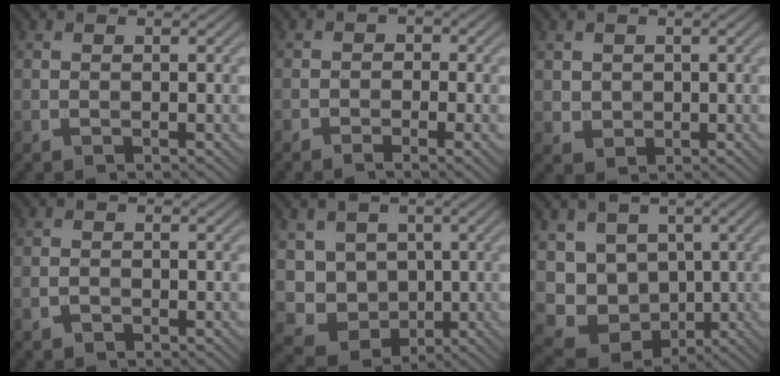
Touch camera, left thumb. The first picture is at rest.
{"total": 2.6, "force": [-1.5, 1.2, 1.8], "torque": [-0.025, 0.000, -0.026]}
{"total": 2.1, "force": [0.6, 1.9, 0.7], "torque": [-0.025, -0.006, 0.012]}
{"total": 0.8, "force": [-0.7, 0.4, 0.3], "torque": [-0.004, 0.000, -0.014]}
{"total": 6.7, "force": [0.6, 6.2, 2.6], "torque": [-0.071, -0.022, 0.000]}
{"total": 8.2, "force": [0.5, 7.2, 3.8], "torque": [-0.094, -0.030, 0.002]}